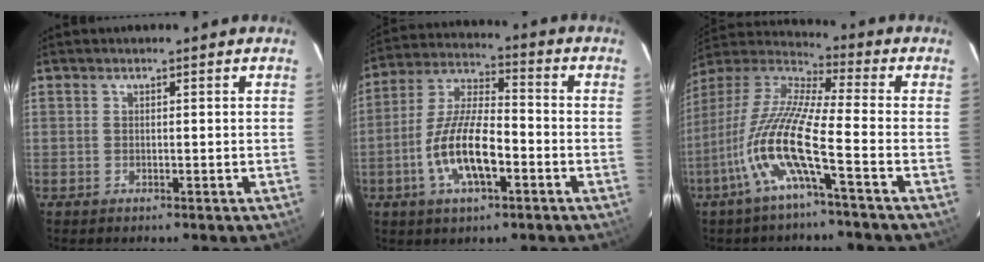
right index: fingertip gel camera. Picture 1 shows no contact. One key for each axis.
{"total": 12.9, "fx": -4.7, "fy": 4.7, "fz": 11.1, "tx": -0.232, "ty": -0.003, "tz": -0.086}
{"total": 14.2, "fx": -6.0, "fy": 0.9, "fz": 12.9, "tx": -0.246, "ty": -0.013, "tz": -0.124}